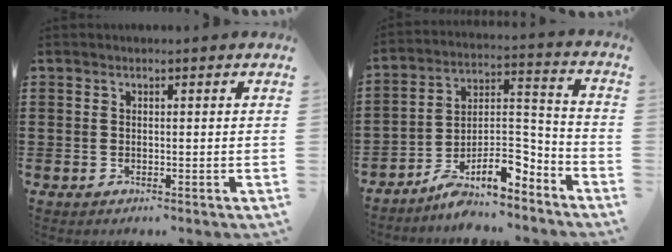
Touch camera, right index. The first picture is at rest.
{"total": 9.5, "force": [-6.6, 3.8, 5.7], "torque": [-0.103, 0.006, -0.123]}